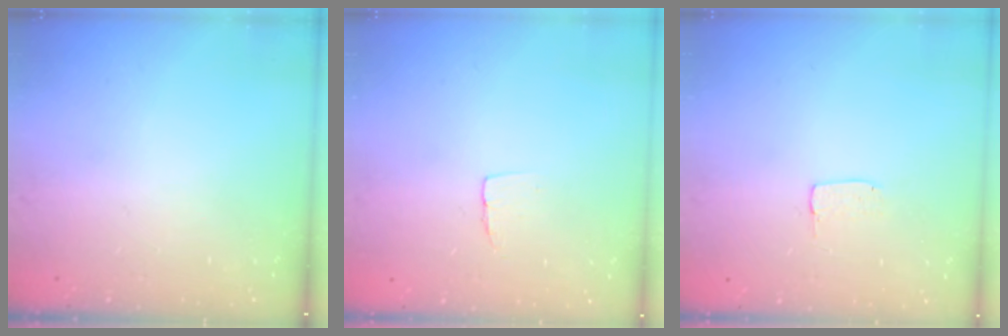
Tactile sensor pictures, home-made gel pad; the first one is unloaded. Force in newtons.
{"total": 3.9, "press": 3.9, "slide": 0.3}
{"total": 2.9, "press": 2.9, "slide": 0.2}